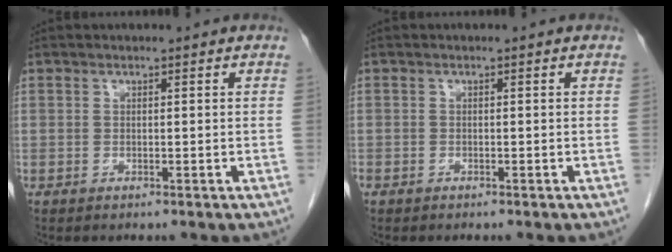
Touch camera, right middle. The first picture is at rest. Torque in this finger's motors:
{"motor_torque": [1.04, -1.10, 0.90, 0.15]}